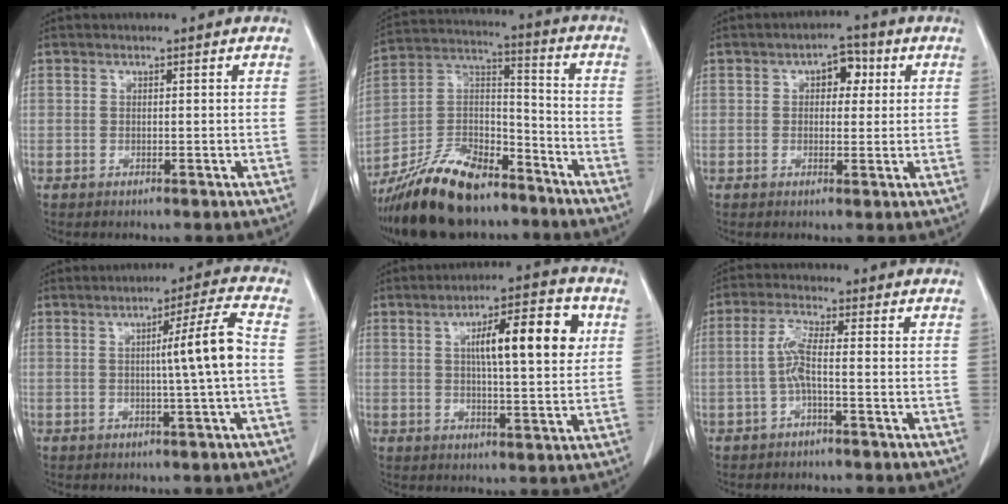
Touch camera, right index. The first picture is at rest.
{"total": 19.0, "force": [-14.7, 7.1, 9.8], "torque": [-0.206, 0.008, -0.268]}
{"total": 4.3, "force": [1.4, 2.6, 3.2], "torque": [-0.039, 0.017, 0.018]}
{"total": 7.1, "force": [0.1, -1.4, 7.0], "torque": [-0.104, 0.003, 0.001]}
{"total": 12.4, "force": [3.5, 2.6, 11.6], "torque": [-0.170, 0.019, 0.050]}
{"total": 3.8, "force": [-0.8, 0.3, 3.7], "torque": [-0.078, 0.007, -0.018]}